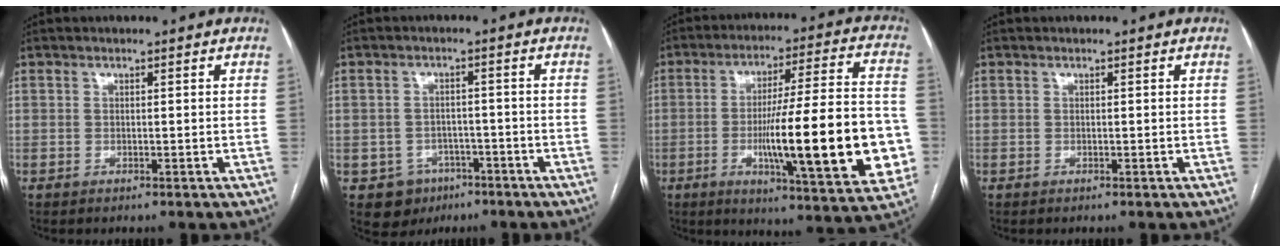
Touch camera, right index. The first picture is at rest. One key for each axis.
{"total": 5.4, "fx": -2.8, "fy": 4.5, "fz": 0.7, "tx": -0.005, "ty": 0.012, "tz": -0.034}
{"total": 22.8, "fx": -4.6, "fy": 2.7, "fz": 22.2, "tx": -0.290, "ty": 0.003, "tz": -0.060}
{"total": 0.0}